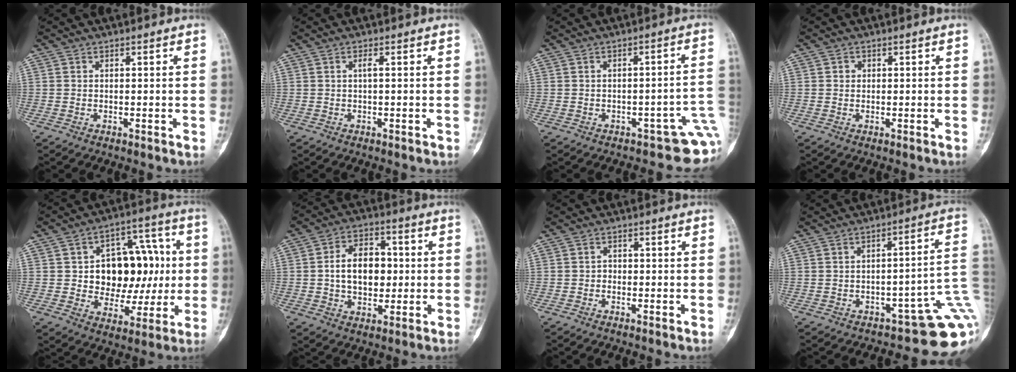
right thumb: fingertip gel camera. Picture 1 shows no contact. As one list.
[{"total": 1.4, "force": [-0.1, 0.3, 1.4], "torque": [-0.027, 0.002, -0.001]}, {"total": 7.6, "force": [-3.0, 3.6, 6.0], "torque": [-0.036, 0.030, -0.033]}, {"total": 1.0, "force": [0.2, 1.0, 0.3], "torque": [0.000, 0.003, 0.002]}, {"total": 18.0, "force": [1.3, 12.2, 13.2], "torque": [-0.132, 0.027, 0.028]}, {"total": 11.6, "force": [0.3, 7.9, 8.5], "torque": [-0.107, 0.016, 0.004]}, {"total": 1.1, "force": [-0.4, 1.0, 0.4], "torque": [0.007, 0.006, -0.010]}, {"total": 12.3, "force": [-4.4, 5.3, 10.1], "torque": [-0.088, 0.059, -0.051]}]